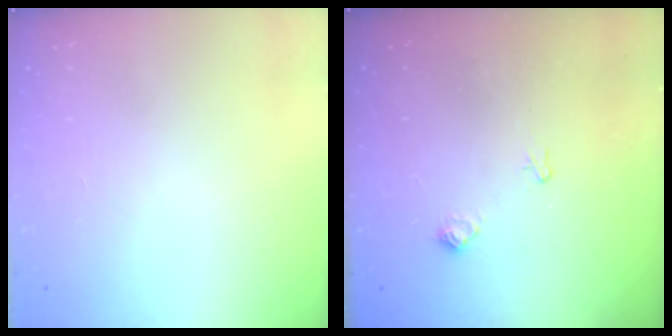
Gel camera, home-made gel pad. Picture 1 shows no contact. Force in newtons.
{"total": 7.8, "press": 7.8, "slide": 0.8}